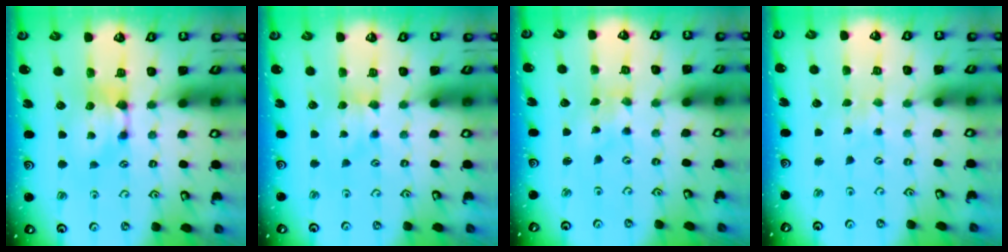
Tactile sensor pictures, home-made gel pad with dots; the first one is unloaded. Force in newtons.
{"total": 2.1, "press": 2.0, "slide": 0.5}
{"total": 5.0, "press": 4.9, "slide": 0.7}
{"total": 4.9, "press": 4.9, "slide": 0.3}